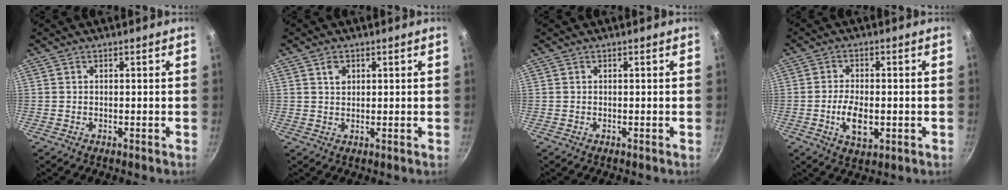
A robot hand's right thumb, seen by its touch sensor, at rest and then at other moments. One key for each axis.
{"total": 2.3, "fx": 1.0, "fy": 1.7, "fz": 1.2, "tx": -0.013, "ty": -0.002, "tz": 0.017}
{"total": 0.0}
{"total": 7.1, "fx": -1.5, "fy": 3.7, "fz": 5.9, "tx": -0.104, "ty": 0.002, "tz": -0.023}